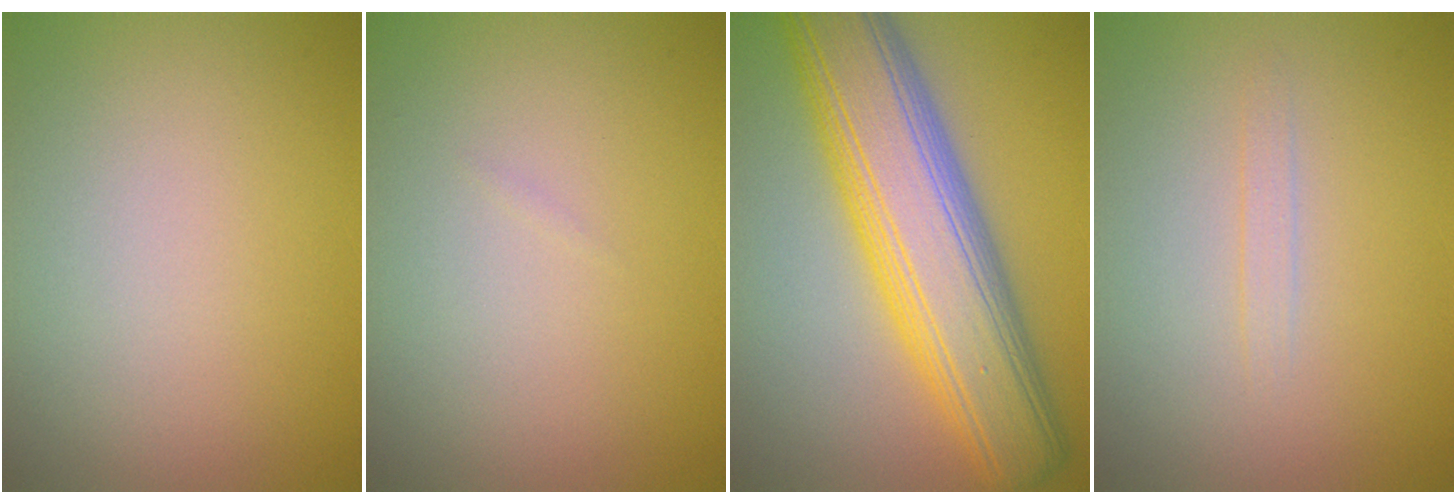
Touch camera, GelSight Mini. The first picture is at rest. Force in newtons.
{"total": 0.0}
{"total": 11.4, "press": 11.4, "slide": 0.1}
{"total": 0.9, "press": 0.8, "slide": 0.1}